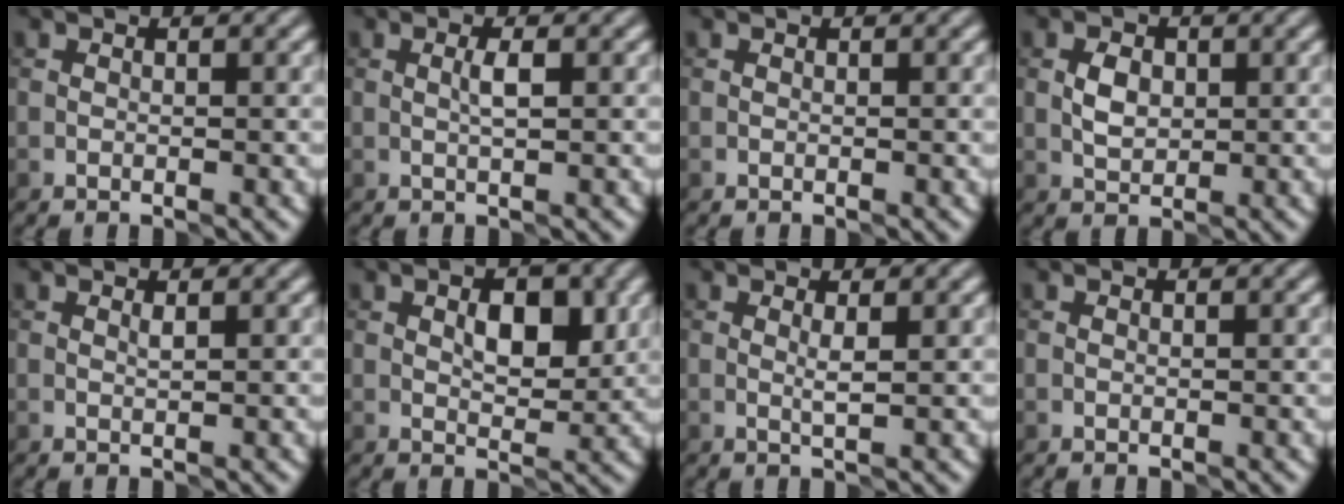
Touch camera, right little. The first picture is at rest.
{"total": 1.2, "force": [0.4, -0.1, 1.1], "torque": [-0.018, 0.005, 0.010]}
{"total": 0.0}
{"total": 2.2, "force": [0.4, 1.5, 1.6], "torque": [-0.028, 0.006, 0.009]}
{"total": 0.6, "force": [0.4, -0.1, 0.3], "torque": [-0.006, 0.002, 0.010]}
{"total": 3.9, "force": [0.9, 2.0, 3.3], "torque": [-0.048, 0.001, 0.017]}
{"total": 1.1, "force": [0.5, -0.1, 1.0], "torque": [-0.017, 0.003, 0.010]}
{"total": 0.0}